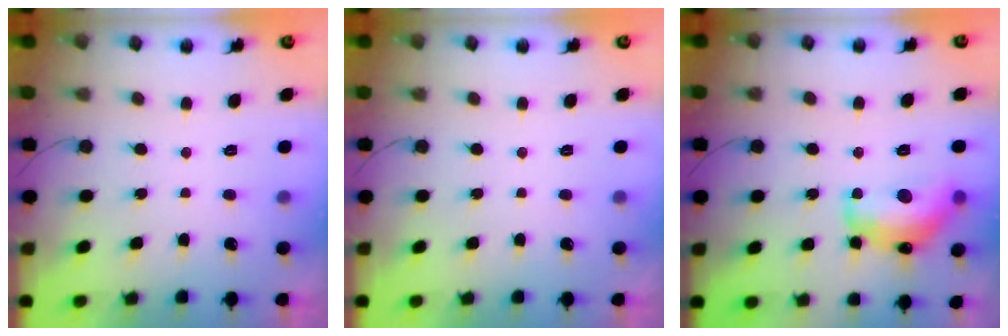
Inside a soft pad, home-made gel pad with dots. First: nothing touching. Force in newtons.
{"total": 0.0}
{"total": 18.4, "press": 18.4, "slide": 0.9}